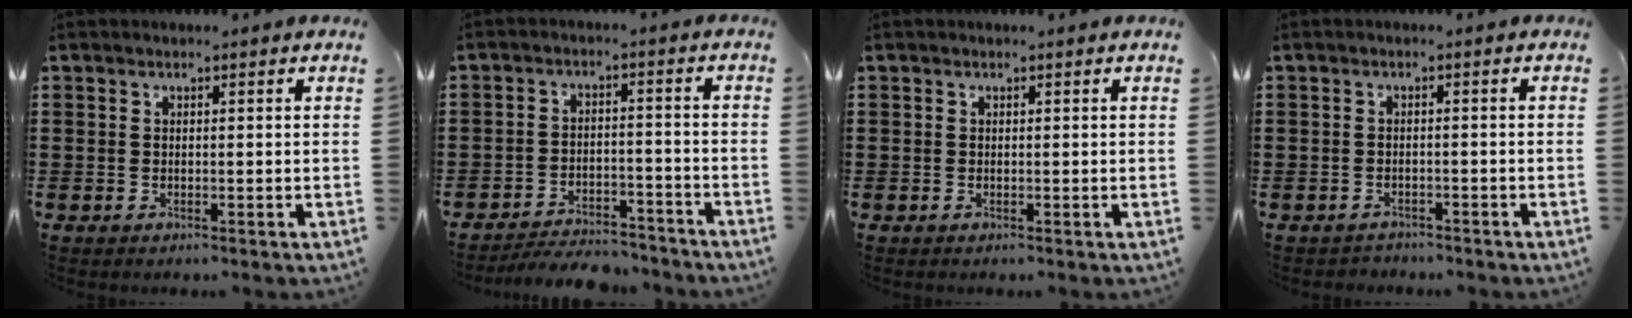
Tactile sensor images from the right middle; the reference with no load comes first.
{"total": 4.7, "force": [-4.6, 0.6, 0.9], "torque": [-0.024, 0.002, -0.096]}
{"total": 0.0}
{"total": 1.2, "force": [-1.2, 0.2, 0.0], "torque": [-0.006, -0.001, -0.026]}